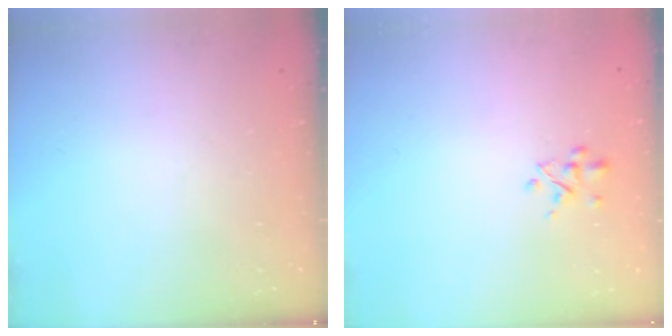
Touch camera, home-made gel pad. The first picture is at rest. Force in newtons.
{"total": 2.3, "press": 2.3, "slide": 0.3}